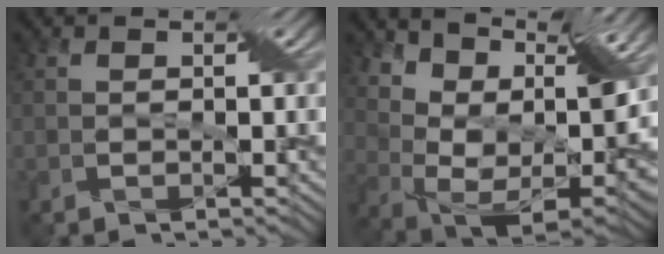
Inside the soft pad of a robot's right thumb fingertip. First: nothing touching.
{"total": 14.5, "force": [9.9, 5.4, 9.1], "torque": [-0.200, 0.025, 0.151]}